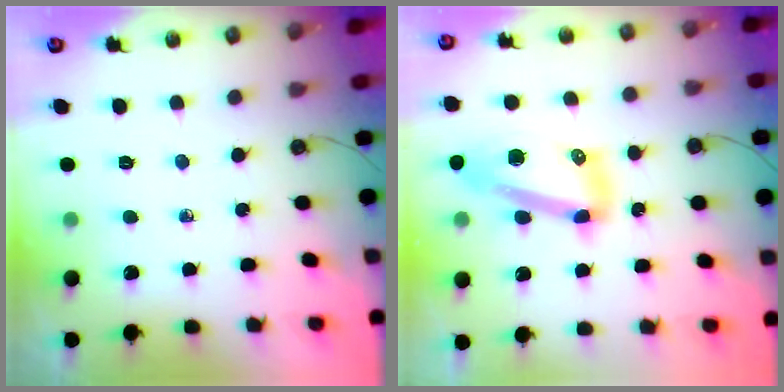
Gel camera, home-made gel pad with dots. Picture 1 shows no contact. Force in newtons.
{"total": 13.8, "press": 13.7, "slide": 1.4}